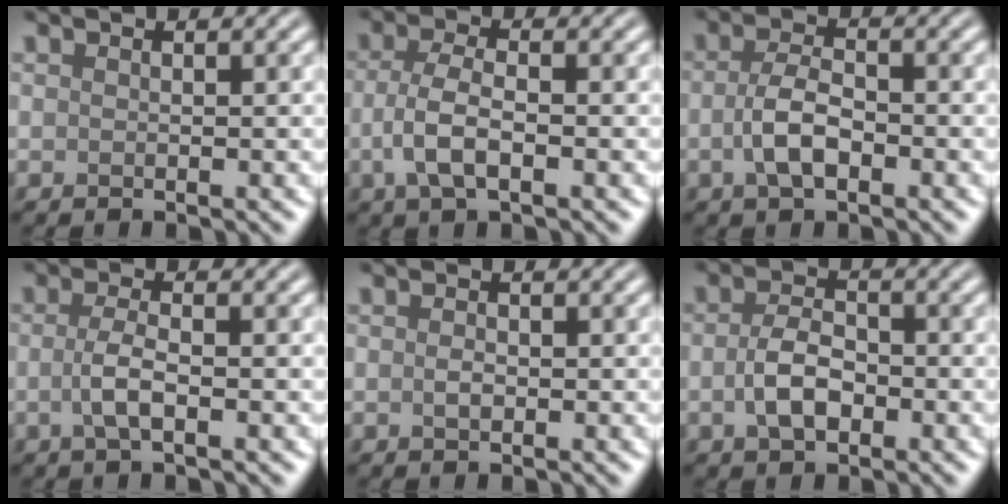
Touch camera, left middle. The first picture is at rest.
{"total": 3.6, "force": [-1.0, 1.4, 3.2], "torque": [-0.071, -0.001, -0.023]}
{"total": 3.4, "force": [-1.0, 1.6, 2.8], "torque": [-0.058, 0.000, -0.023]}
{"total": 2.4, "force": [-0.6, 0.7, 2.3], "torque": [-0.050, -0.001, -0.013]}
{"total": 0.8, "force": [-0.2, 0.5, 0.7], "torque": [-0.016, -0.001, -0.001]}
{"total": 3.4, "force": [-0.9, 2.0, 2.6], "torque": [-0.053, 0.001, -0.018]}